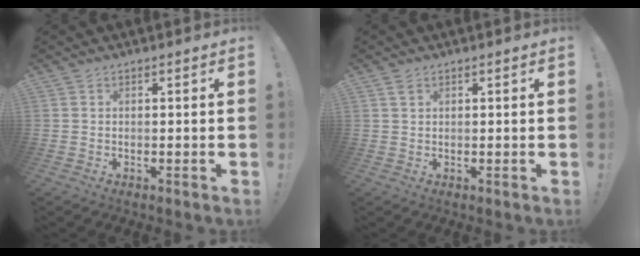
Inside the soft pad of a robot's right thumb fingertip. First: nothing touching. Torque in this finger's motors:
{"motor_torque": [0.07, 0.45, 0.10, -0.18, 0.06]}